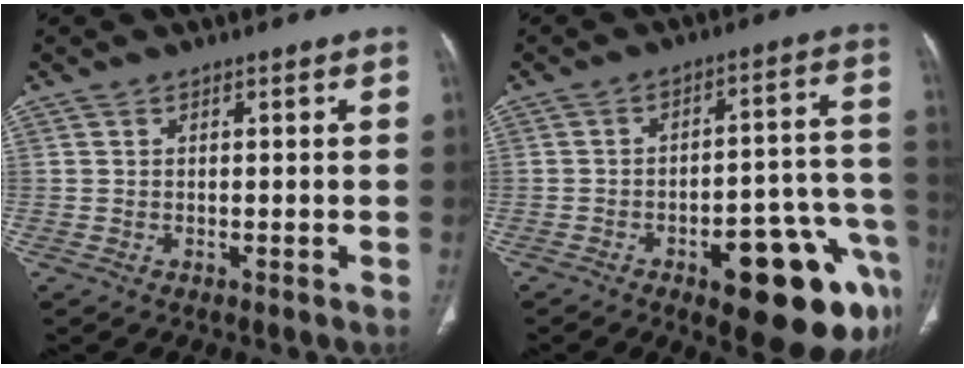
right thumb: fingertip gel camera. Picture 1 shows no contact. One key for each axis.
{"total": 20.1, "fx": -10.0, "fy": 6.9, "fz": 16.0, "tx": -0.131, "ty": 0.064, "tz": -0.122}